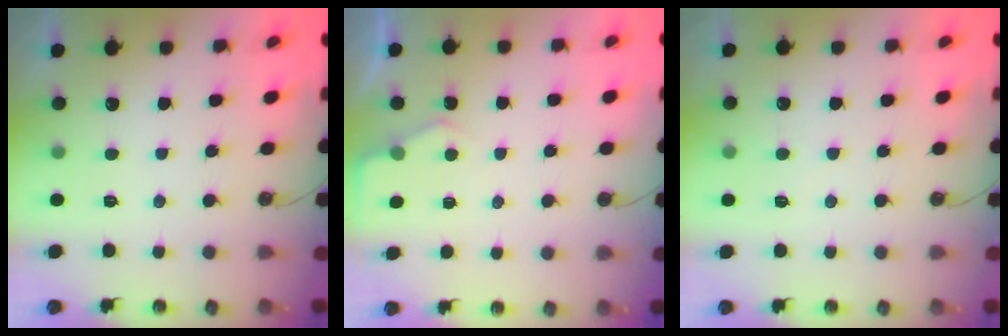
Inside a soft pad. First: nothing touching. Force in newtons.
{"total": 3.7, "press": 3.6, "slide": 0.6}
{"total": 4.0, "press": 4.0, "slide": 0.6}